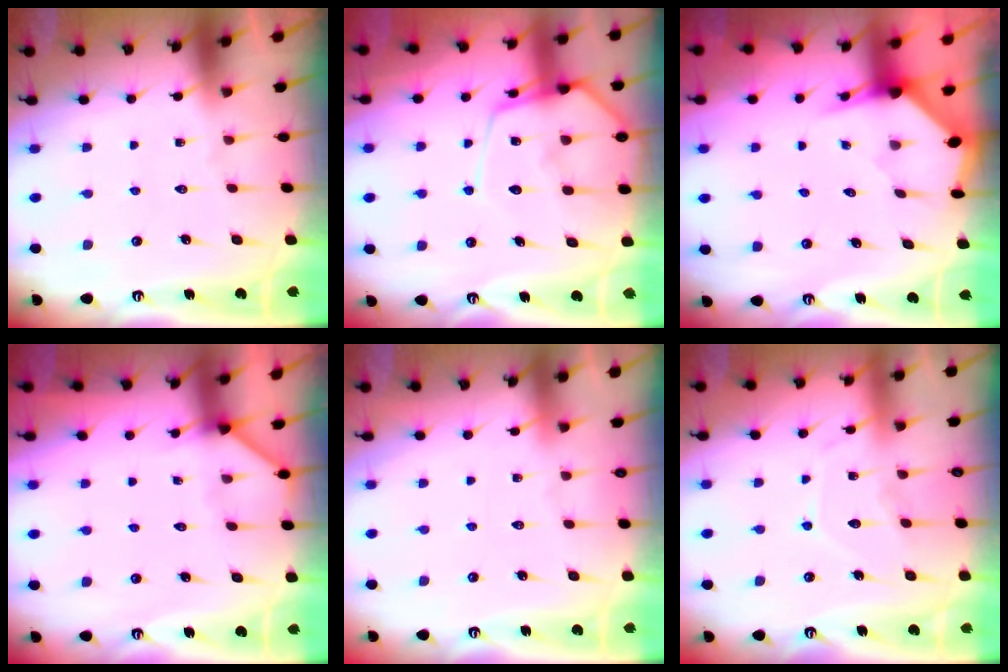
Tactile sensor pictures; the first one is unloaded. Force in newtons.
{"total": 13.3, "press": 13.2, "slide": 1.3}
{"total": 3.3, "press": 3.2, "slide": 0.4}
{"total": 2.7, "press": 2.7, "slide": 0.4}
{"total": 3.4, "press": 3.4, "slide": 0.5}
{"total": 9.2, "press": 9.2, "slide": 0.8}